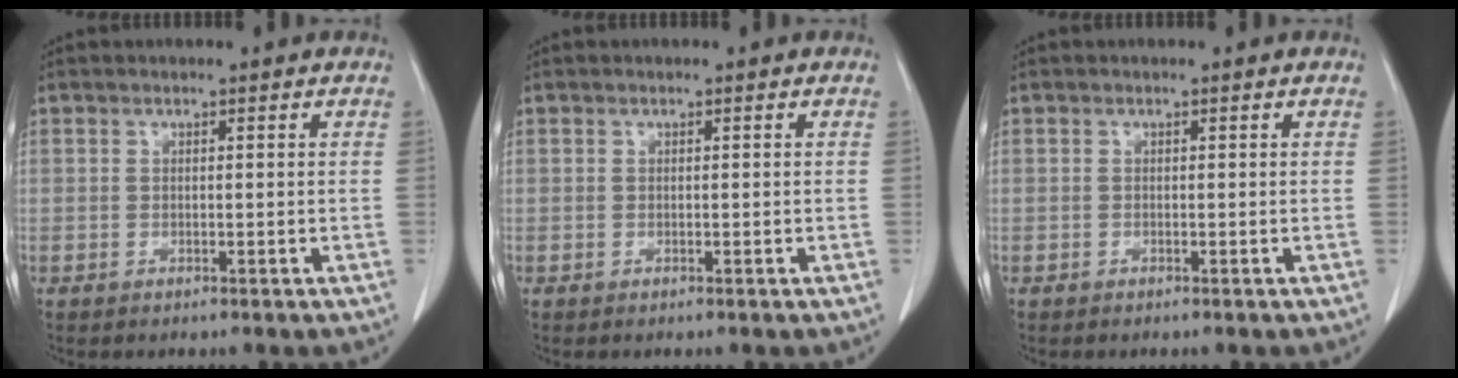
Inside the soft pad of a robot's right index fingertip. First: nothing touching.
{"total": 0.0}
{"total": 0.0}